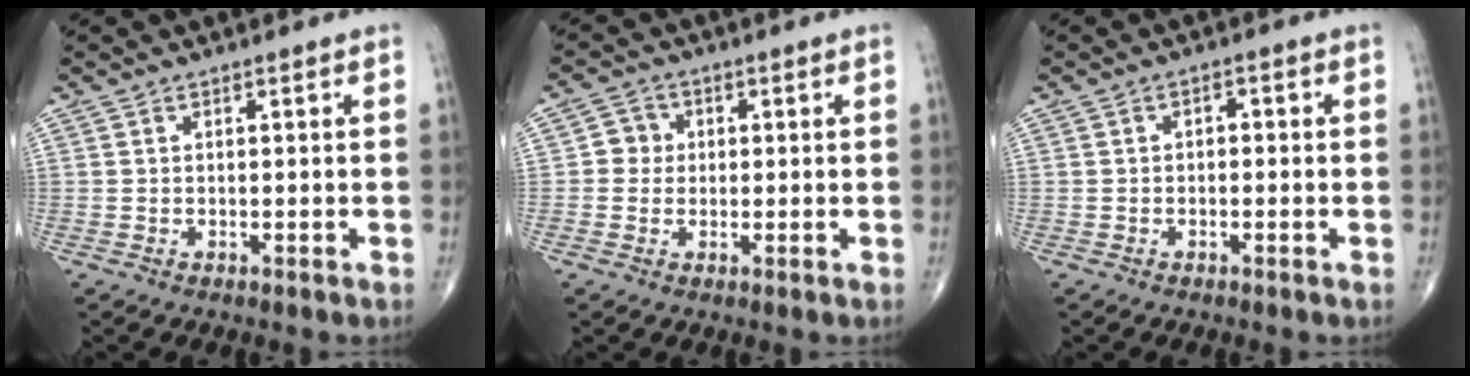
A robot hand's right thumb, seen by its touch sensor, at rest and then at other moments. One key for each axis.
{"total": 3.5, "fx": 0.2, "fy": 3.4, "fz": 1.0, "tx": 0.009, "ty": 0.008, "tz": -0.003}
{"total": 1.4, "fx": -0.3, "fy": 1.0, "fz": 0.9, "tx": -0.002, "ty": 0.008, "tz": -0.011}